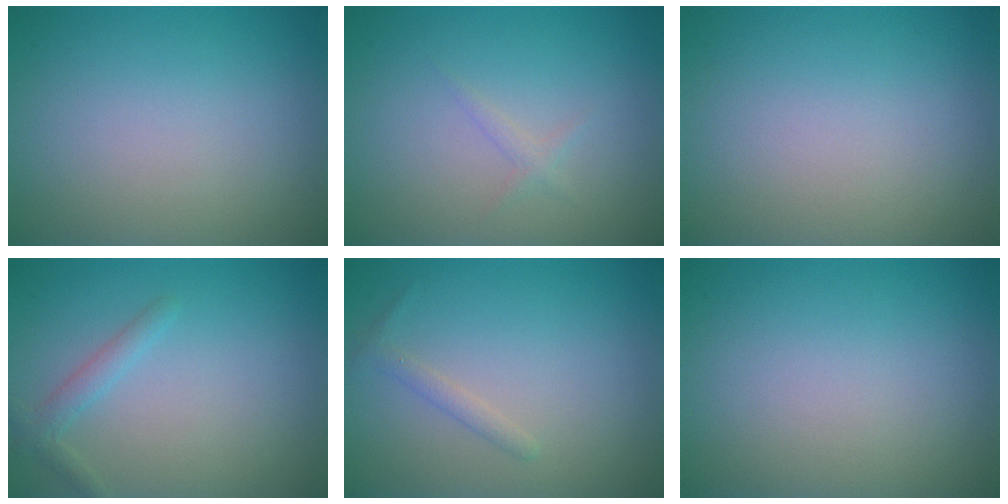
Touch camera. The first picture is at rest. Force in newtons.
{"total": 0.8, "press": 0.8, "slide": 0.0}
{"total": 0.0}
{"total": 1.6, "press": 1.6, "slide": 0.1}
{"total": 1.1, "press": 1.1, "slide": 0.1}
{"total": 0.0}